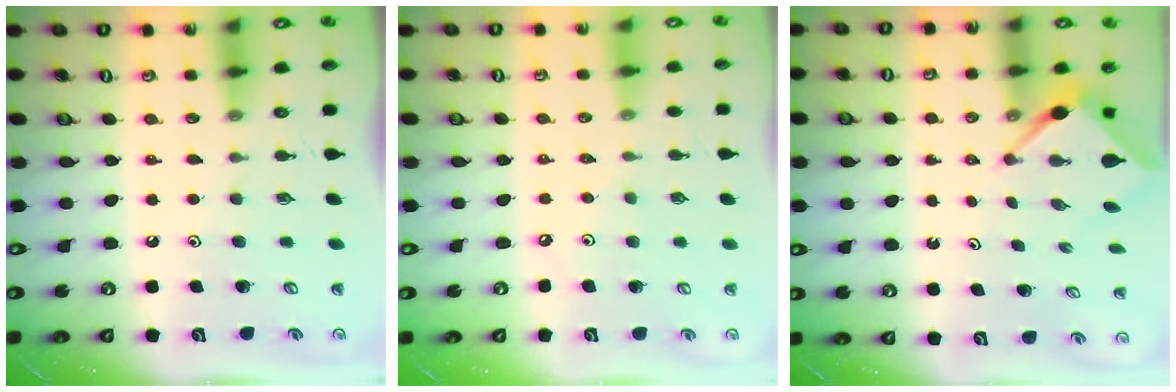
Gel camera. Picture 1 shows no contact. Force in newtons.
{"total": 2.1, "press": 2.0, "slide": 0.5}
{"total": 2.6, "press": 2.6, "slide": 0.0}